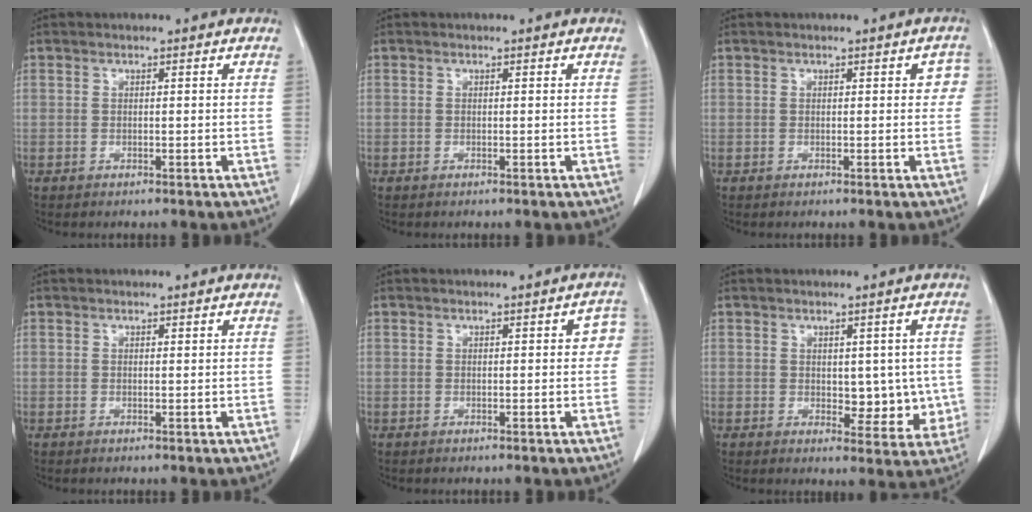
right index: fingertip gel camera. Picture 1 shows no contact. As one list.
[{"total": 0.0}, {"total": 2.2, "force": [0.5, 1.0, 1.9], "torque": [-0.009, 0.011, 0.002]}, {"total": 0.0}, {"total": 2.5, "force": [0.4, 1.1, 2.2], "torque": [-0.012, 0.013, 0.000]}, {"total": 6.1, "force": [0.1, 3.6, 4.9], "torque": [-0.039, -0.001, 0.010]}]